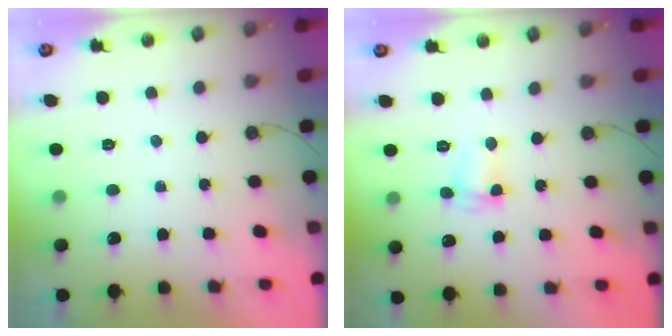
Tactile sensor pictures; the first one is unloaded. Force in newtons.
{"total": 2.6, "press": 2.6, "slide": 0.4}